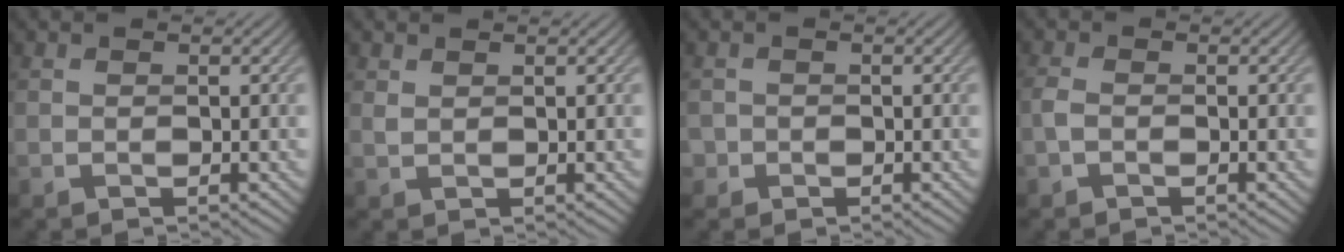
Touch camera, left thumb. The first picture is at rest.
{"total": 0.8, "force": [0.7, 0.3, 0.4], "torque": [-0.014, 0.001, 0.016]}
{"total": 1.3, "force": [-0.6, 1.2, 0.0], "torque": [0.006, -0.001, -0.013]}
{"total": 1.5, "force": [-0.7, 0.8, 1.0], "torque": [-0.027, 0.002, -0.022]}